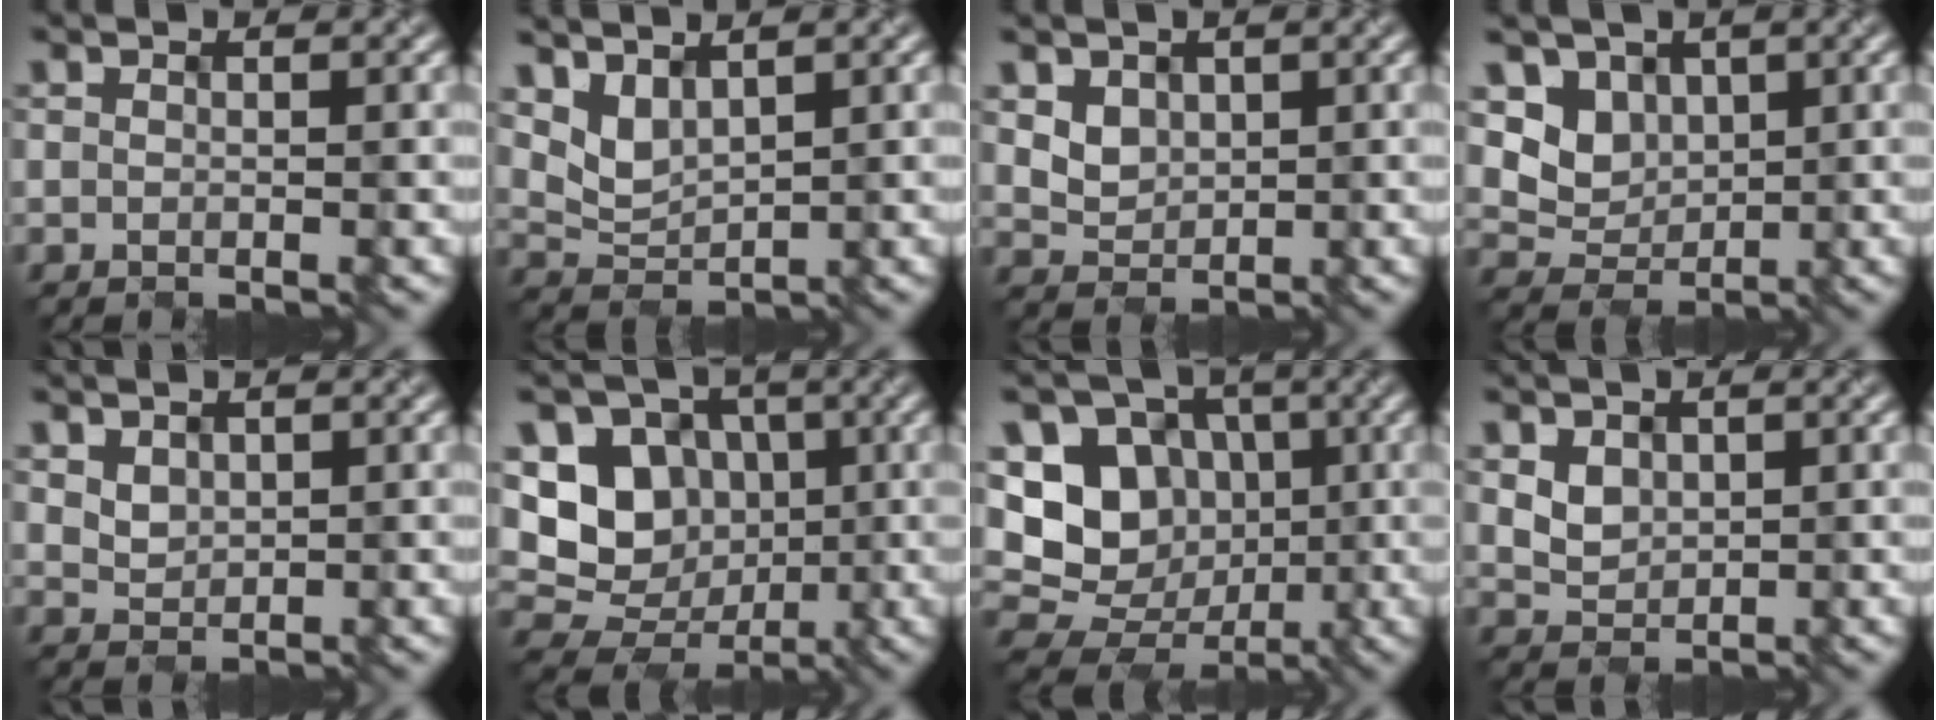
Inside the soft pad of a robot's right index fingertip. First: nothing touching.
{"total": 2.6, "force": [1.8, 1.2, 1.3], "torque": [-0.037, -0.005, 0.042]}
{"total": 2.8, "force": [1.2, 2.3, 1.1], "torque": [-0.039, -0.004, 0.034]}
{"total": 4.2, "force": [1.5, 3.5, 1.8], "torque": [-0.044, -0.003, 0.032]}
{"total": 1.7, "force": [0.9, 1.3, 0.6], "torque": [-0.016, 0.000, 0.018]}
{"total": 10.5, "force": [0.8, 9.0, 5.5], "torque": [-0.091, 0.020, -0.007]}
{"total": 11.6, "force": [0.8, 10.1, 5.6], "torque": [-0.105, 0.024, -0.011]}
{"total": 2.2, "force": [0.7, 1.9, 0.9], "torque": [-0.023, -0.006, 0.017]}